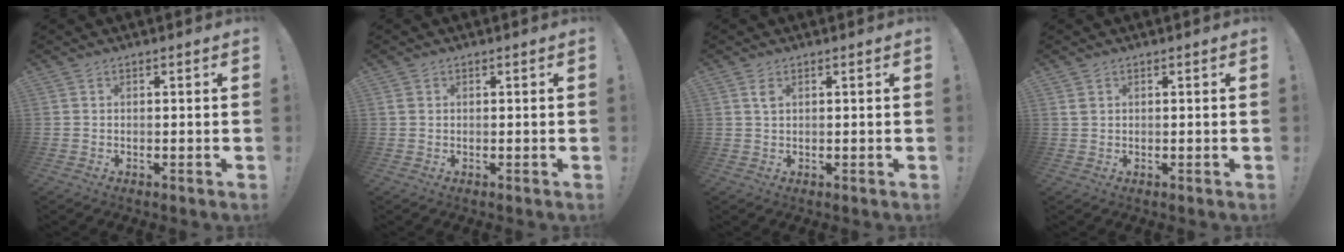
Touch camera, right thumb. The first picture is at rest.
{"total": 1.2, "force": [0.4, 1.1, 0.3], "torque": [0.002, 0.000, 0.007]}
{"total": 2.0, "force": [0.9, 0.9, 1.6], "torque": [-0.028, -0.001, 0.014]}
{"total": 1.0, "force": [0.5, 0.8, 0.3], "torque": [0.001, -0.001, 0.008]}